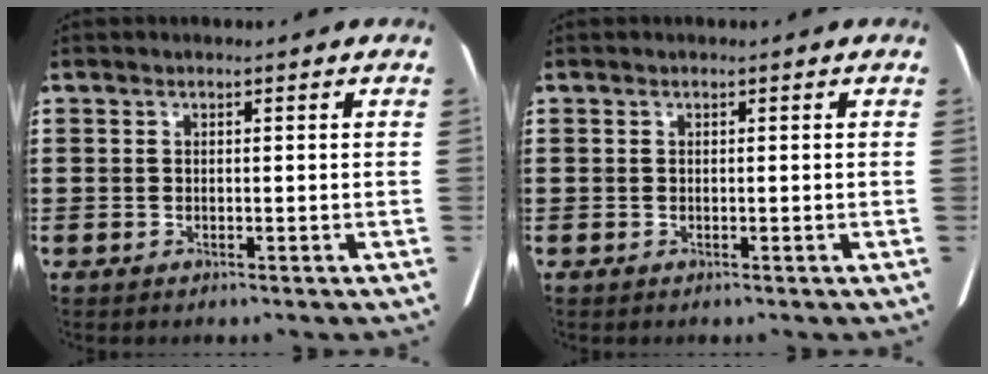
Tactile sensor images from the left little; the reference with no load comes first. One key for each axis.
{"total": 0.0}